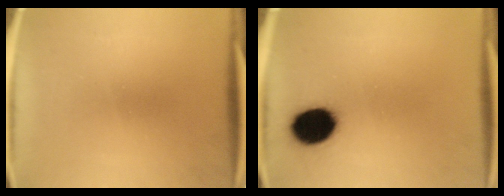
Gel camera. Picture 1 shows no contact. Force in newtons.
{"total": 11.5}